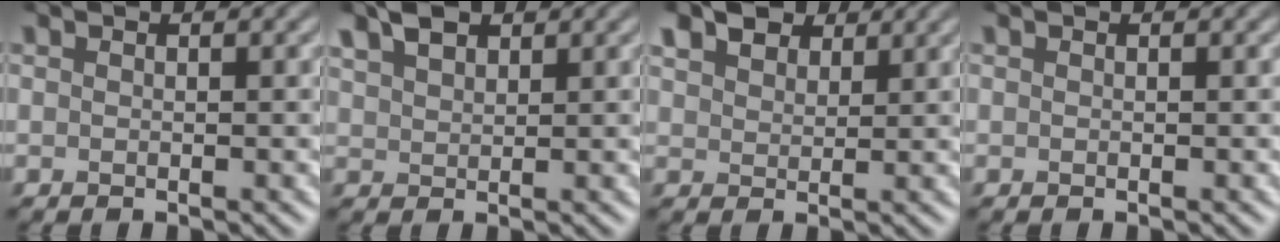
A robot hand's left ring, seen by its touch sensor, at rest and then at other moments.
{"total": 3.2, "force": [2.1, 1.5, 1.9], "torque": [-0.046, 0.014, 0.043]}
{"total": 4.5, "force": [3.1, 2.4, 2.2], "torque": [-0.054, 0.013, 0.053]}
{"total": 0.0}